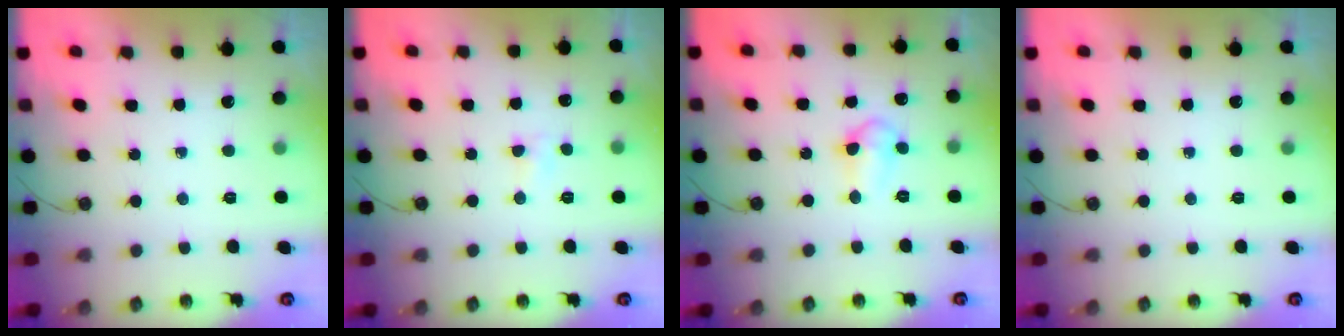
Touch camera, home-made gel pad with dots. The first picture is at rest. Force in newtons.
{"total": 2.9, "press": 2.9, "slide": 0.4}
{"total": 7.7, "press": 6.6, "slide": 3.8}
{"total": 0.0}